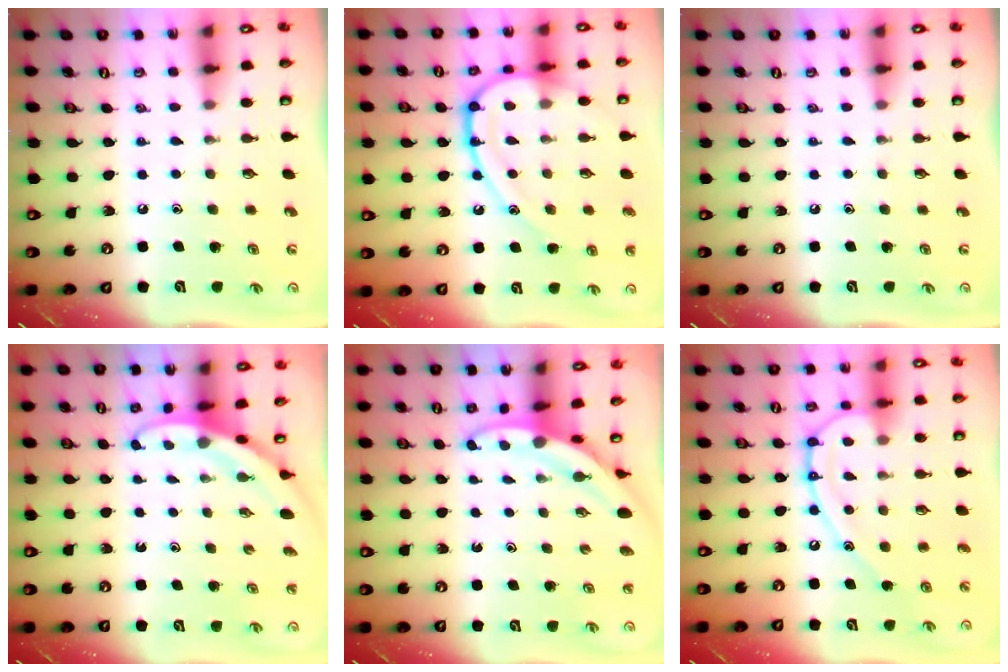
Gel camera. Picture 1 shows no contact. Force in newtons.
{"total": 16.6, "press": 16.5, "slide": 1.4}
{"total": 0.0}
{"total": 3.0, "press": 3.0, "slide": 0.1}
{"total": 3.6, "press": 3.6, "slide": 0.1}
{"total": 12.9, "press": 12.9, "slide": 1.3}